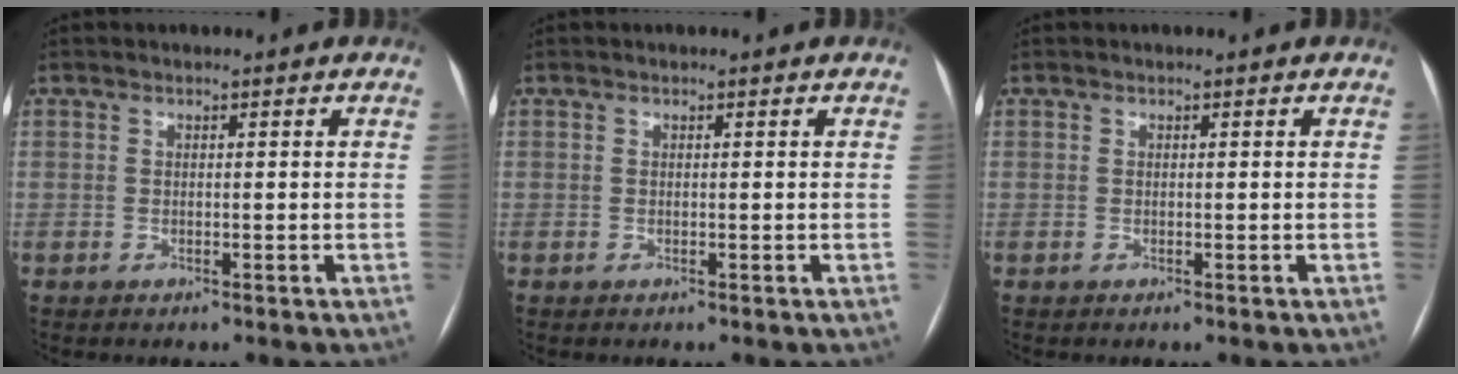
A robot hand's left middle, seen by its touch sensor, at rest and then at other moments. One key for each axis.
{"total": 0.0}
{"total": 0.0}